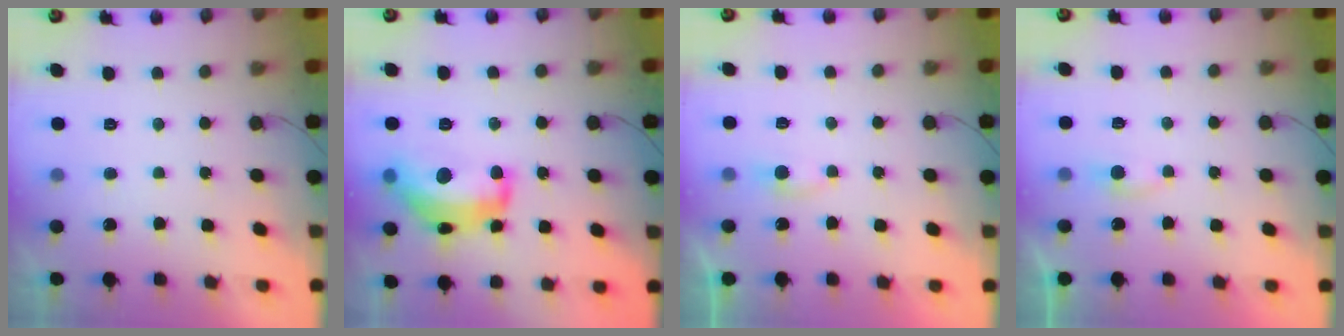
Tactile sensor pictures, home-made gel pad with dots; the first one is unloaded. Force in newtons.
{"total": 15.0, "press": 15.0, "slide": 1.1}
{"total": 2.3, "press": 2.3, "slide": 0.3}
{"total": 2.3, "press": 2.3, "slide": 0.3}